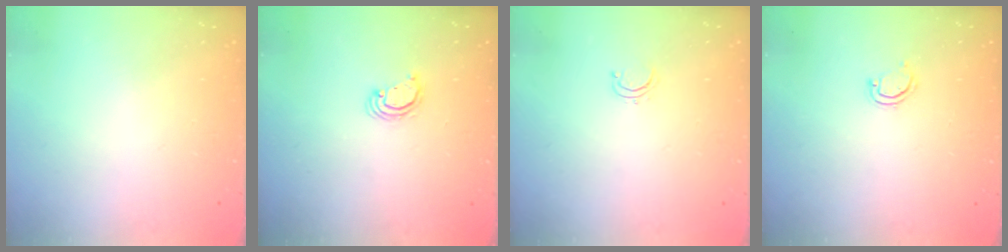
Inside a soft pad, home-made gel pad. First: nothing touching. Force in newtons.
{"total": 2.8, "press": 2.8, "slide": 0.2}
{"total": 2.8, "press": 2.8, "slide": 0.2}
{"total": 3.1, "press": 3.1, "slide": 0.2}